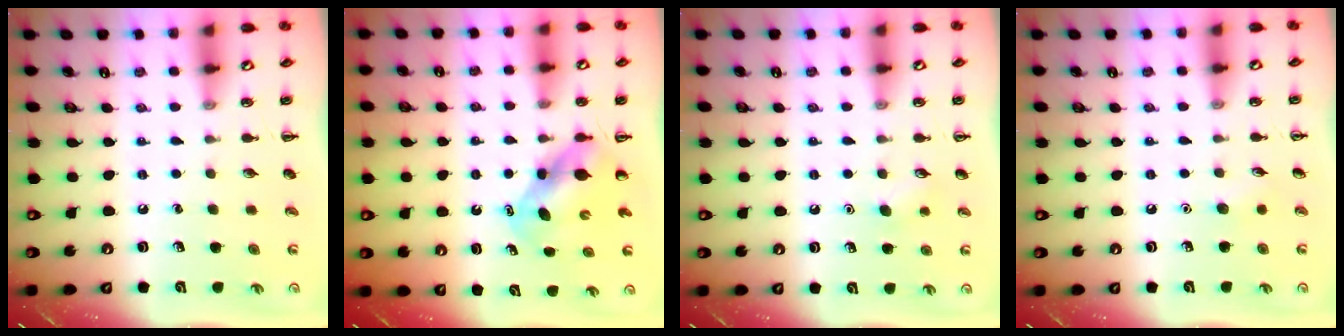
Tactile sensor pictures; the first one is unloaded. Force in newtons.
{"total": 6.1, "press": 6.0, "slide": 1.0}
{"total": 5.1, "press": 4.9, "slide": 1.3}
{"total": 4.5, "press": 4.2, "slide": 1.4}